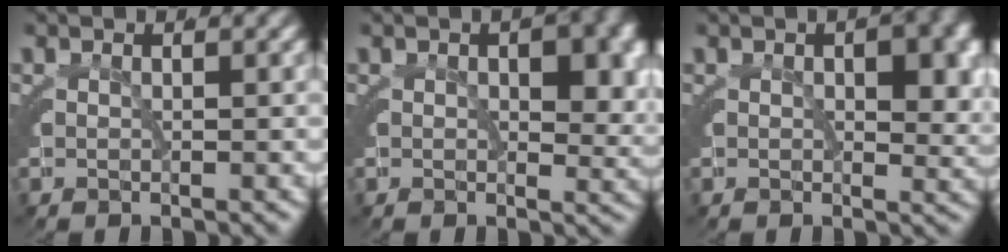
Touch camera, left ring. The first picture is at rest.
{"total": 3.9, "force": [0.6, 2.0, 3.3], "torque": [-0.028, 0.002, 0.003]}
{"total": 3.4, "force": [0.4, 1.7, 2.9], "torque": [-0.025, 0.006, -0.001]}